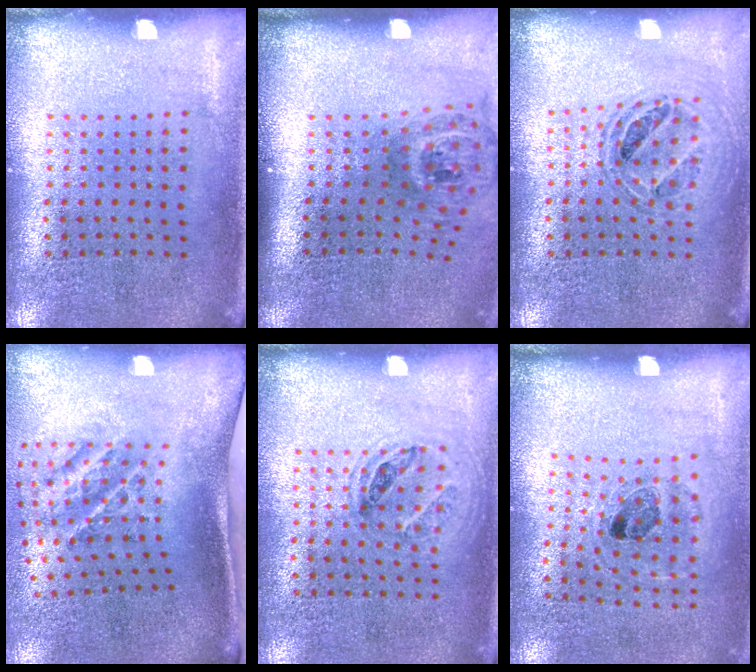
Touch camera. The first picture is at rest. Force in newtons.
{"total": 1.9, "press": 1.3, "slide": 1.4}
{"total": 0.7, "press": 0.6, "slide": 0.2}
{"total": 2.0, "press": 1.2, "slide": 1.5}
{"total": 1.1, "press": 0.9, "slide": 0.6}
{"total": 1.0, "press": 0.9, "slide": 0.6}